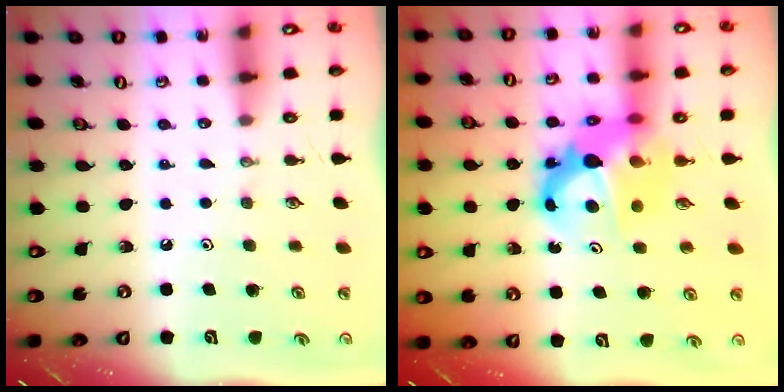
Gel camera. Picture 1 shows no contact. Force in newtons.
{"total": 8.0, "press": 8.0, "slide": 0.5}